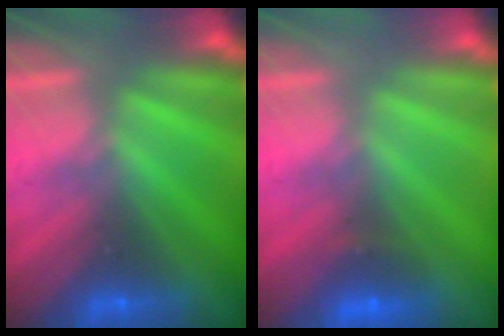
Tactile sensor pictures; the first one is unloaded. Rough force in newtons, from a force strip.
{"total": 2.0}